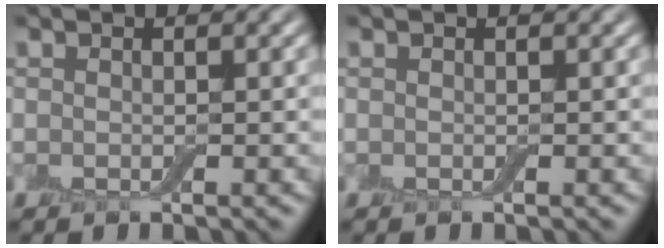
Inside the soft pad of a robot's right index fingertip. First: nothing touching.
{"total": 0.0}